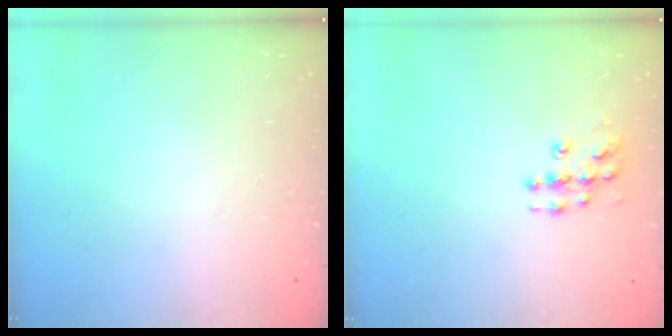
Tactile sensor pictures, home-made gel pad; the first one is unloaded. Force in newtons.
{"total": 7.8, "press": 7.8, "slide": 0.4}